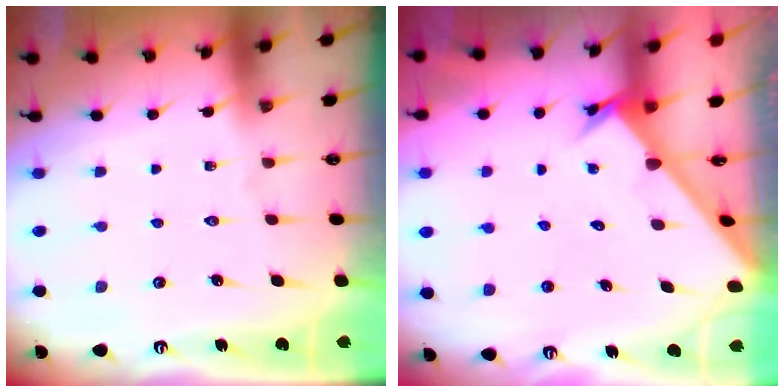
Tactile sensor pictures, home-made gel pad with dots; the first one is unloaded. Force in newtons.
{"total": 2.4, "press": 2.4, "slide": 0.2}